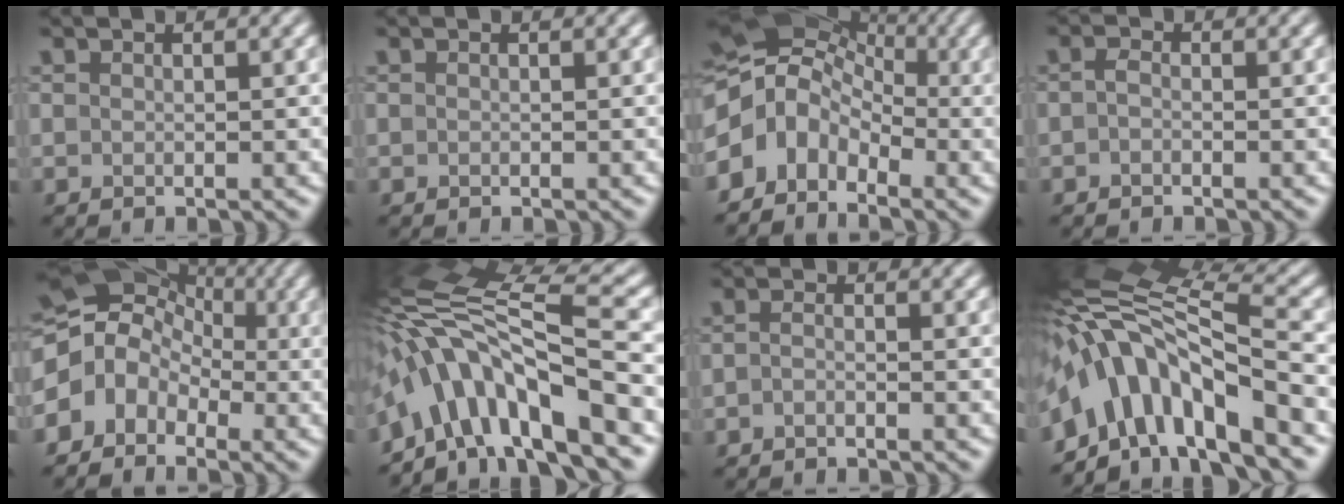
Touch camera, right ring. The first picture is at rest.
{"total": 0.0}
{"total": 7.1, "force": [-2.5, 5.3, 4.1], "torque": [-0.058, 0.015, -0.072]}
{"total": 1.0, "force": [-0.4, 0.5, 0.7], "torque": [-0.017, 0.000, -0.012]}
{"total": 6.5, "force": [-1.9, 5.3, 3.4], "torque": [-0.057, 0.014, -0.062]}
{"total": 12.3, "force": [-4.4, 3.8, 10.9], "torque": [-0.184, 0.031, -0.077]}
{"total": 1.1, "force": [-0.8, 0.3, 0.7], "torque": [-0.016, -0.003, -0.019]}
{"total": 11.6, "force": [-4.9, 4.5, 9.5], "torque": [-0.159, 0.025, -0.093]}